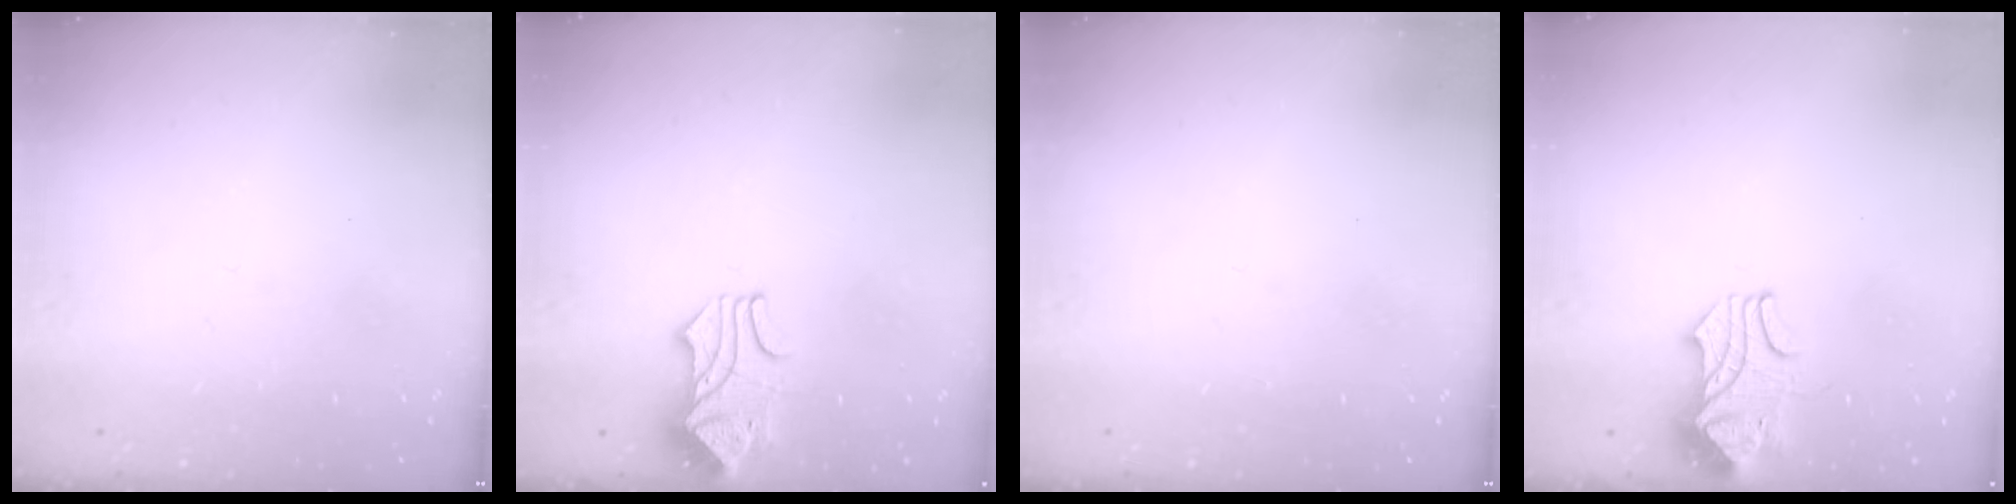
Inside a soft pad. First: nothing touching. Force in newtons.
{"total": 1.7, "press": 1.4, "slide": 1.0}
{"total": 0.0}
{"total": 2.4, "press": 2.2, "slide": 0.9}